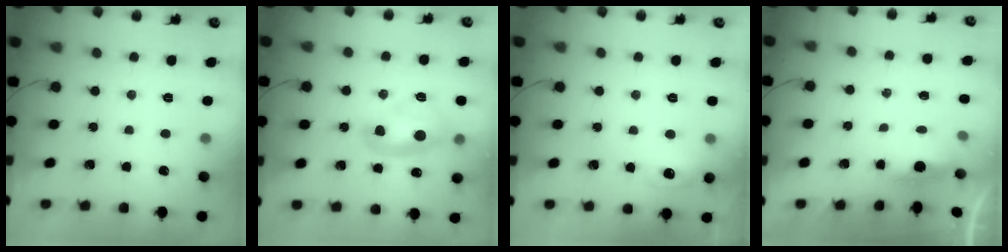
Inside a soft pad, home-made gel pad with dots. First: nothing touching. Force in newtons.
{"total": 10.9, "press": 10.0, "slide": 4.3}
{"total": 8.1, "press": 7.9, "slide": 1.4}
{"total": 3.3, "press": 3.1, "slide": 1.1}